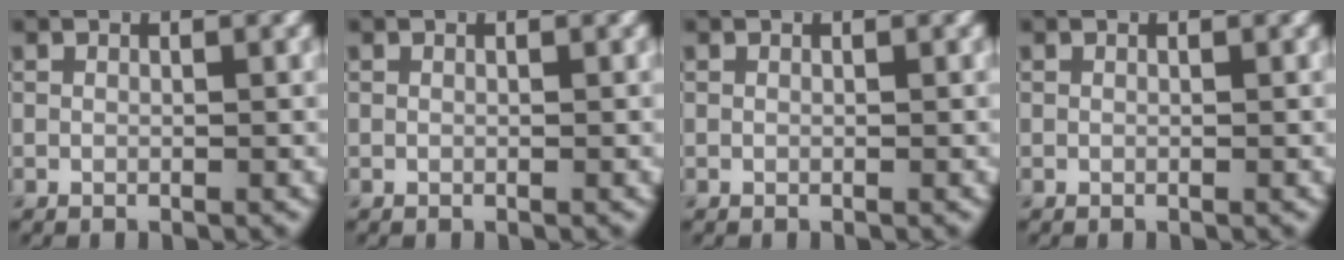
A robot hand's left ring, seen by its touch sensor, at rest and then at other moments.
{"total": 0.0}
{"total": 0.0}
{"total": 0.0}